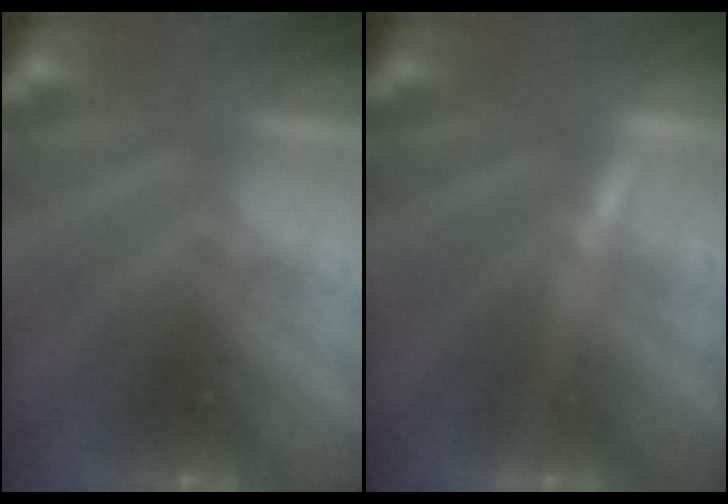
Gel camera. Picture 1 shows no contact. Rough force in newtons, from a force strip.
{"total": 3.3}